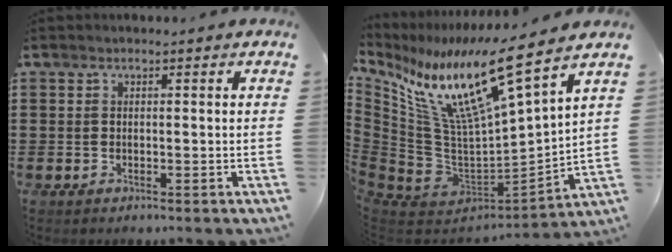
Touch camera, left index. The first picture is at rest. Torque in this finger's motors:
{"motor_torque": [1.61, 0.53, 1.05, 0.21]}